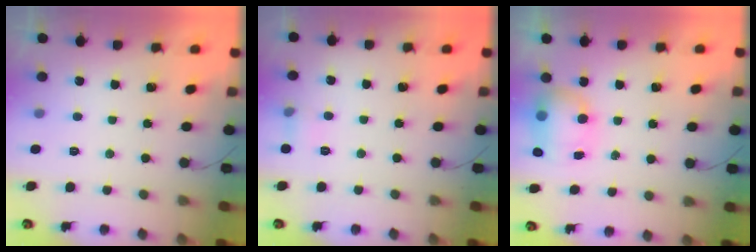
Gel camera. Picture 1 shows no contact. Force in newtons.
{"total": 5.0, "press": 4.7, "slide": 1.7}
{"total": 7.8, "press": 7.7, "slide": 1.1}